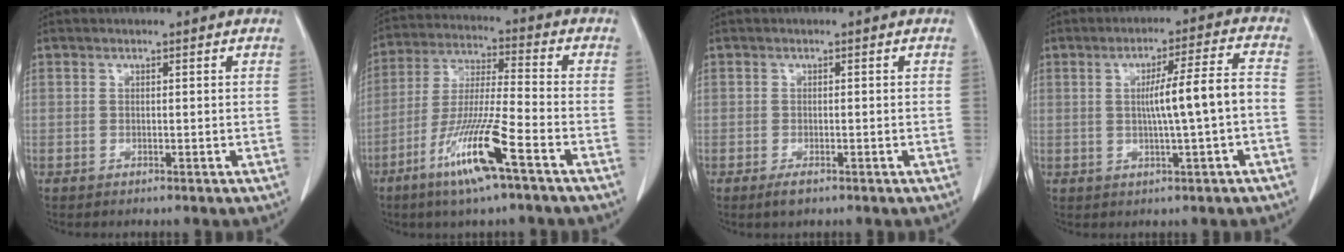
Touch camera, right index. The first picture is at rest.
{"total": 13.0, "force": [-6.9, 0.2, 11.0], "torque": [-0.223, -0.021, -0.132]}
{"total": 2.0, "force": [-1.2, 0.9, 1.3], "torque": [-0.026, -0.001, -0.017]}
{"total": 7.1, "force": [-0.7, -0.3, 7.1], "torque": [-0.115, 0.012, -0.009]}